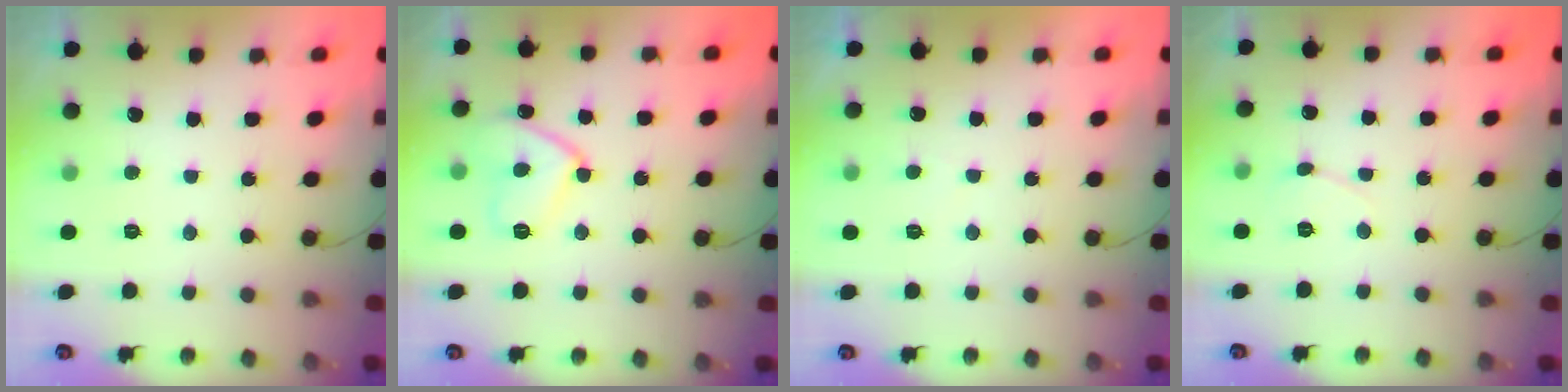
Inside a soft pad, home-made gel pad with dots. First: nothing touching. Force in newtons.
{"total": 10.8, "press": 10.7, "slide": 1.0}
{"total": 1.7, "press": 1.6, "slide": 0.5}
{"total": 2.9, "press": 2.9, "slide": 0.3}